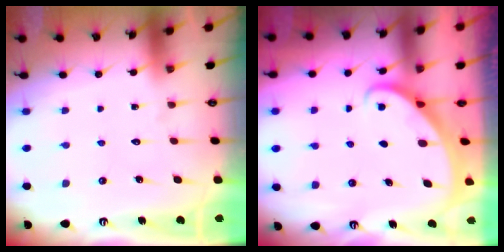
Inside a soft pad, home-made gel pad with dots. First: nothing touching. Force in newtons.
{"total": 2.0, "press": 2.0, "slide": 0.0}